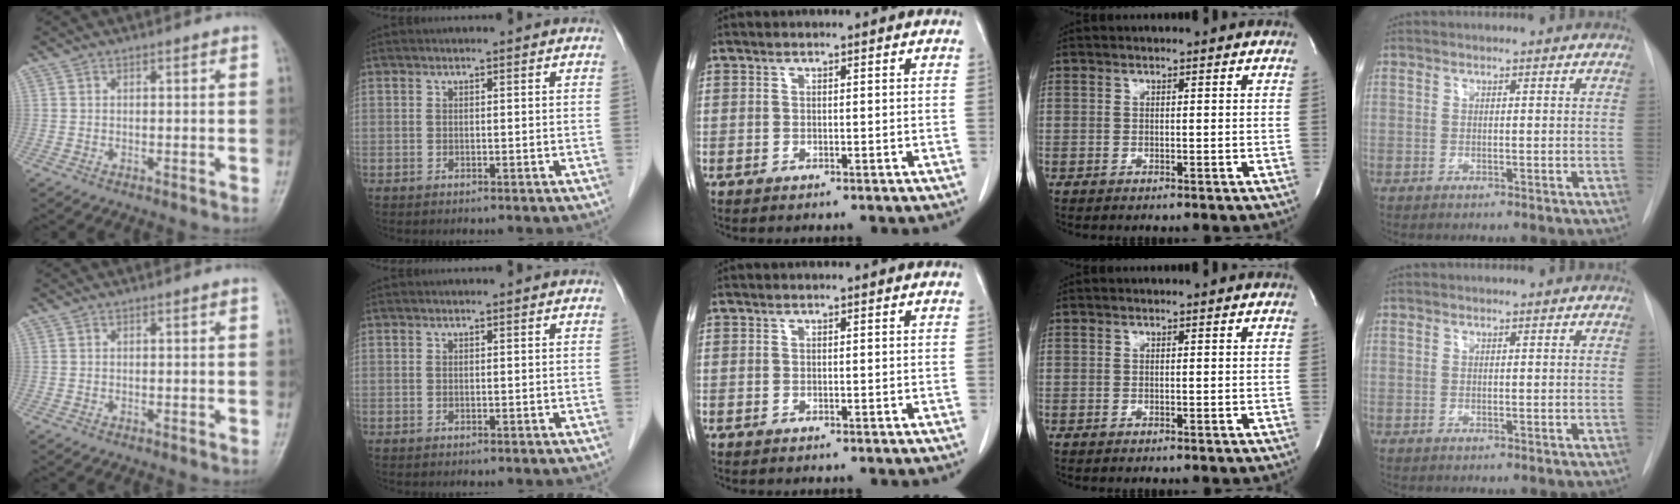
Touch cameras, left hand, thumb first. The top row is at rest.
{}